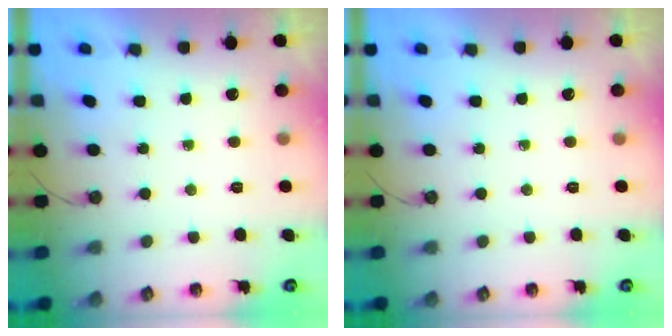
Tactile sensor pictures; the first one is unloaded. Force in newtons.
{"total": 0.0}